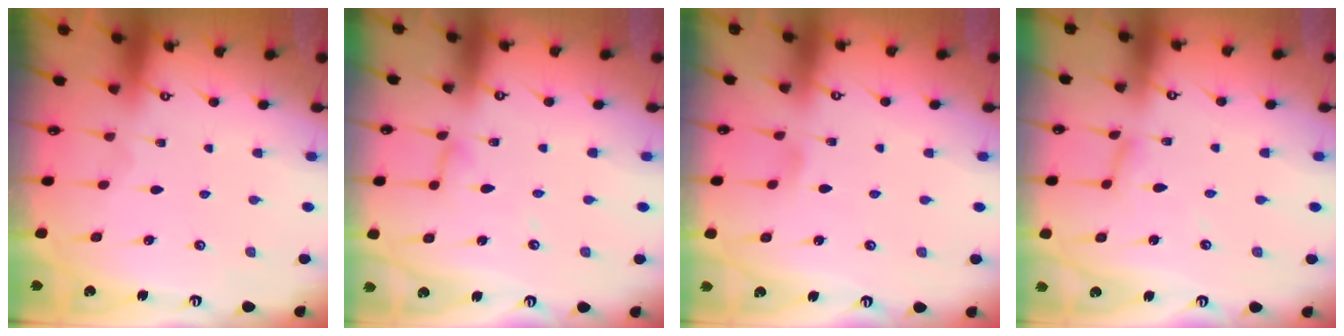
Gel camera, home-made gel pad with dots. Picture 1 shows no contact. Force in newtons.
{"total": 4.2, "press": 4.2, "slide": 0.2}
{"total": 2.8, "press": 2.7, "slide": 0.5}
{"total": 3.1, "press": 3.1, "slide": 0.1}